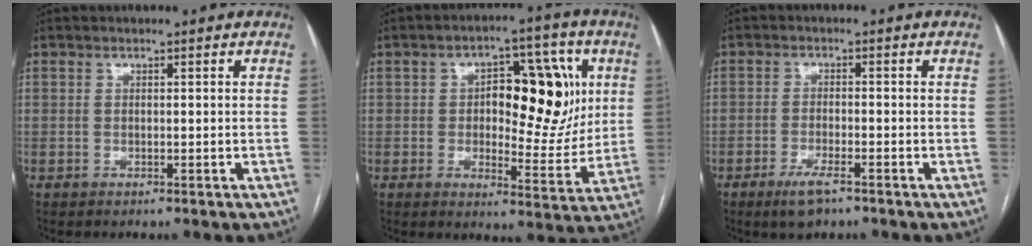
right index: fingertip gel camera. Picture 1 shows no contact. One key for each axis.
{"total": 14.8, "fx": 2.8, "fy": 6.6, "fz": 12.9, "tx": -0.170, "ty": 0.024, "tz": 0.048}
{"total": 4.3, "fx": -2.8, "fy": 1.0, "fz": 3.0, "tx": -0.063, "ty": -0.005, "tz": -0.048}